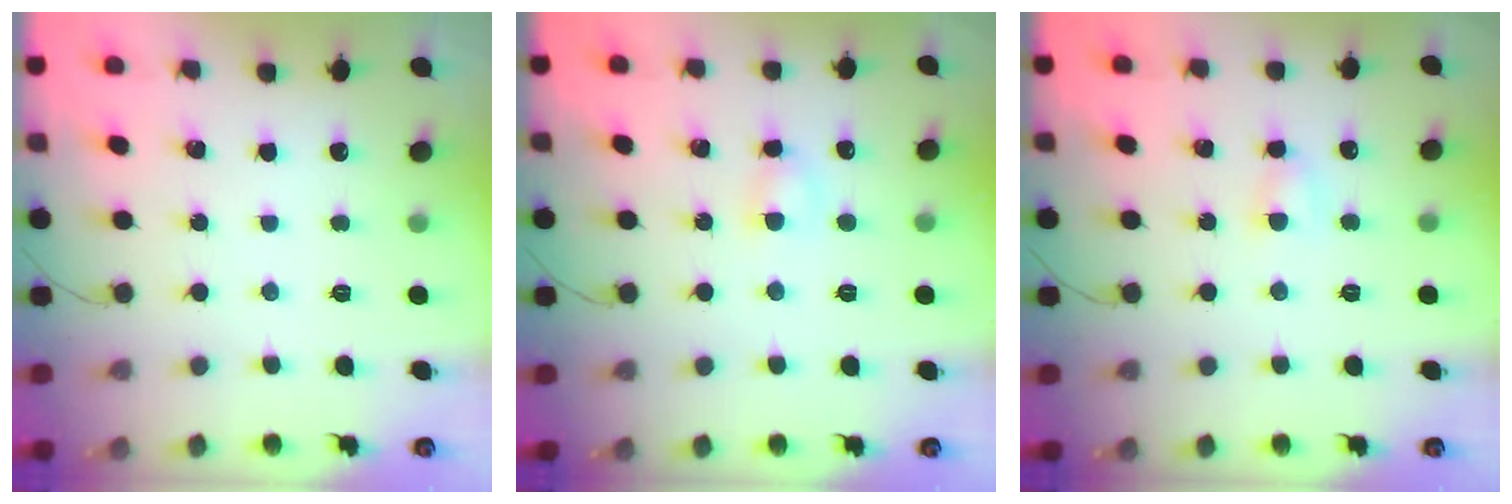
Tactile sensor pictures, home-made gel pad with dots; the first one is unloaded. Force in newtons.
{"total": 4.1, "press": 3.9, "slide": 1.3}
{"total": 3.8, "press": 3.6, "slide": 0.9}